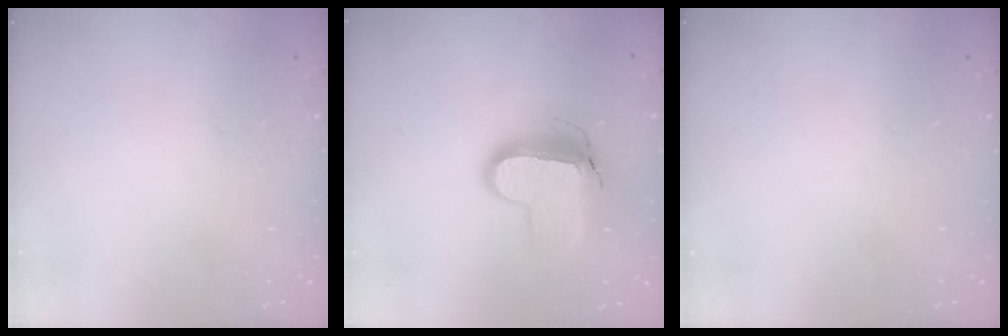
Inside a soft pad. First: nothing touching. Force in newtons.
{"total": 13.3, "press": 13.3, "slide": 1.0}
{"total": 0.0}